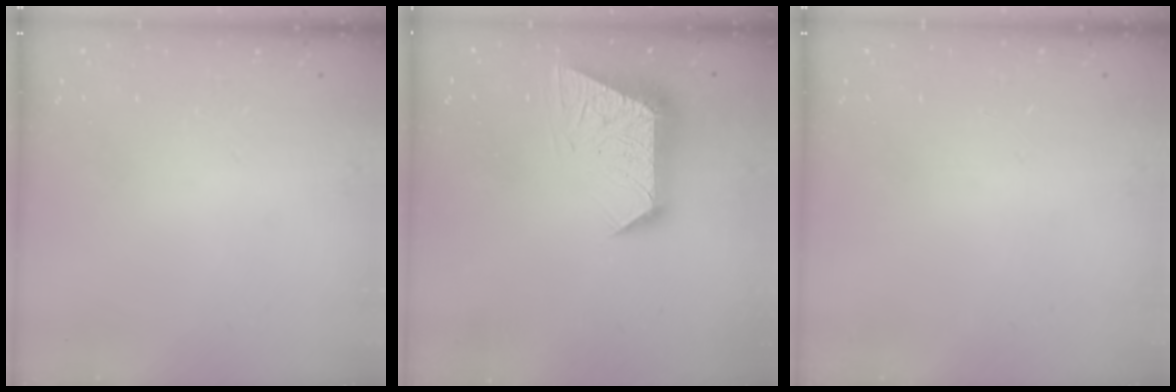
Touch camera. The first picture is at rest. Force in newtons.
{"total": 11.4, "press": 11.3, "slide": 0.9}
{"total": 0.0}